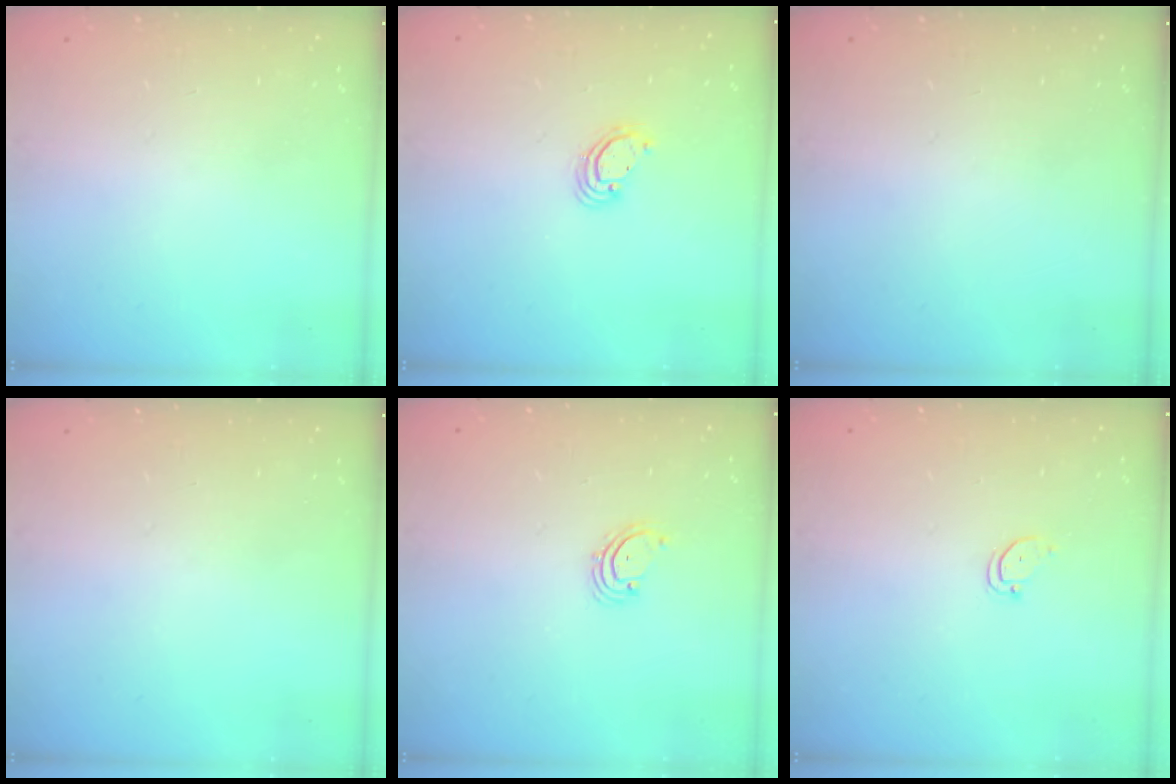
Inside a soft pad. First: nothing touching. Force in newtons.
{"total": 3.6, "press": 3.6, "slide": 0.2}
{"total": 0.0}
{"total": 0.0}
{"total": 2.3, "press": 2.3, "slide": 0.5}
{"total": 2.4, "press": 2.4, "slide": 0.2}